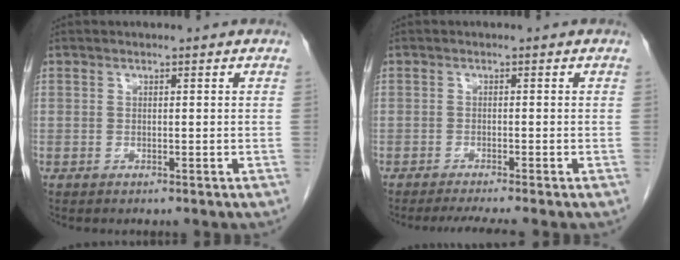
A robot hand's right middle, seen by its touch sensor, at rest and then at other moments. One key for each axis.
{"total": 4.1, "fx": -3.4, "fy": -0.7, "fz": 2.1, "tx": -0.031, "ty": -0.013, "tz": -0.055}